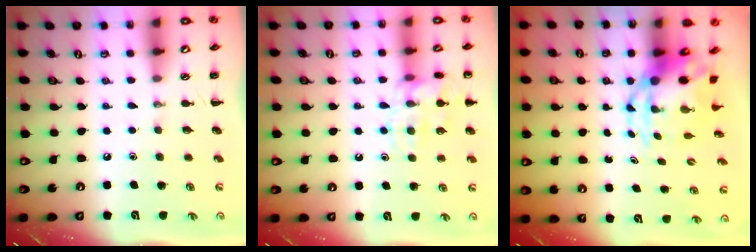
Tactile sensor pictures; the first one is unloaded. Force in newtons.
{"total": 13.3, "press": 13.3, "slide": 1.1}
{"total": 6.0, "press": 5.8, "slide": 1.6}